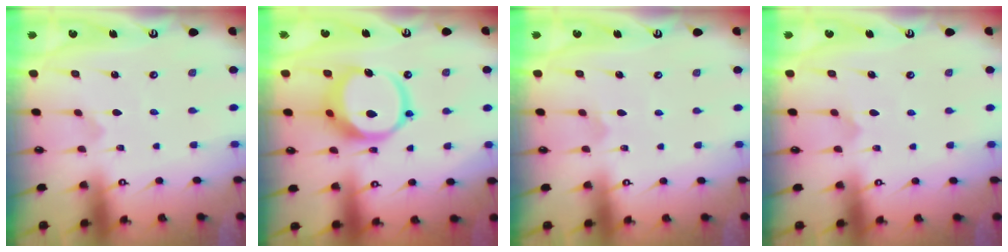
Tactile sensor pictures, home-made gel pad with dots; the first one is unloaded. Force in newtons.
{"total": 14.7, "press": 14.6, "slide": 2.0}
{"total": 3.5, "press": 3.4, "slide": 0.4}
{"total": 5.1, "press": 5.1, "slide": 0.3}